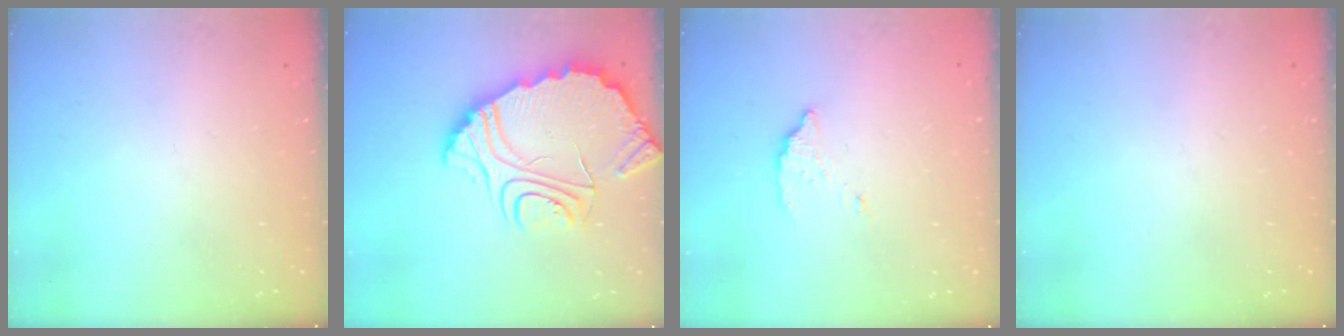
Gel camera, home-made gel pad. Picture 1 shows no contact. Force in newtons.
{"total": 13.0, "press": 12.9, "slide": 1.2}
{"total": 2.8, "press": 2.8, "slide": 0.2}
{"total": 0.0}